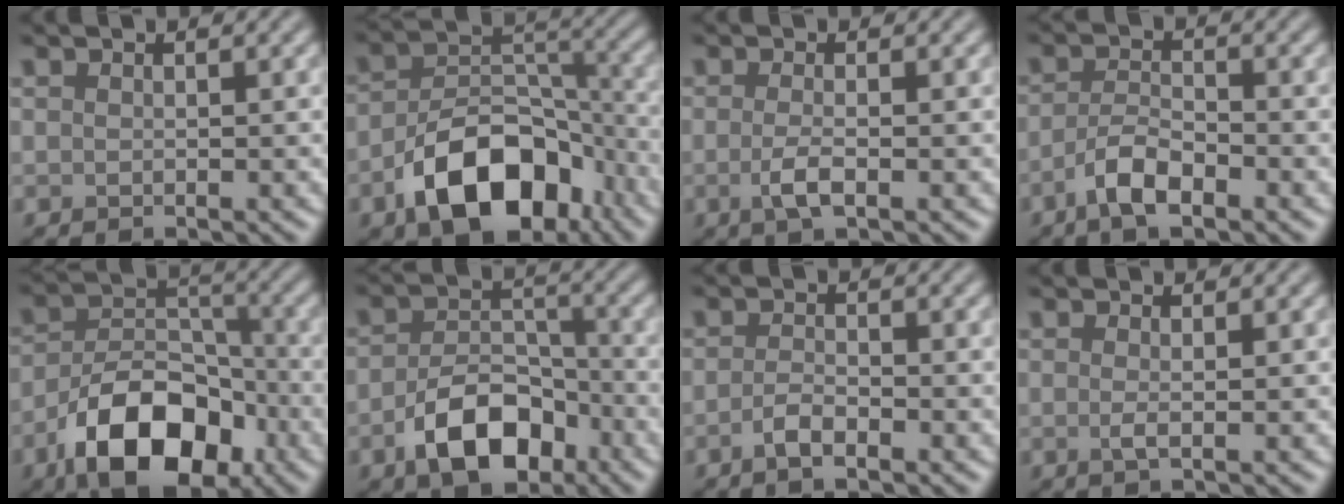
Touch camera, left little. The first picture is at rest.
{"total": 10.5, "force": [-5.4, 6.2, 6.5], "torque": [-0.106, 0.000, -0.092]}
{"total": 2.2, "force": [-0.6, 0.6, 2.1], "torque": [-0.042, -0.001, -0.017]}
{"total": 3.7, "force": [-2.2, 1.3, 2.7], "torque": [-0.056, 0.003, -0.047]}
{"total": 10.2, "force": [-5.4, 5.7, 6.5], "torque": [-0.110, 0.001, -0.093]}
{"total": 7.0, "force": [-3.5, 4.0, 4.5], "torque": [-0.075, -0.005, -0.060]}
{"total": 2.1, "force": [-1.2, 0.6, 1.6], "torque": [-0.032, 0.001, -0.025]}
{"total": 1.4, "force": [-0.2, 0.4, 1.3], "torque": [-0.023, -0.003, -0.005]}